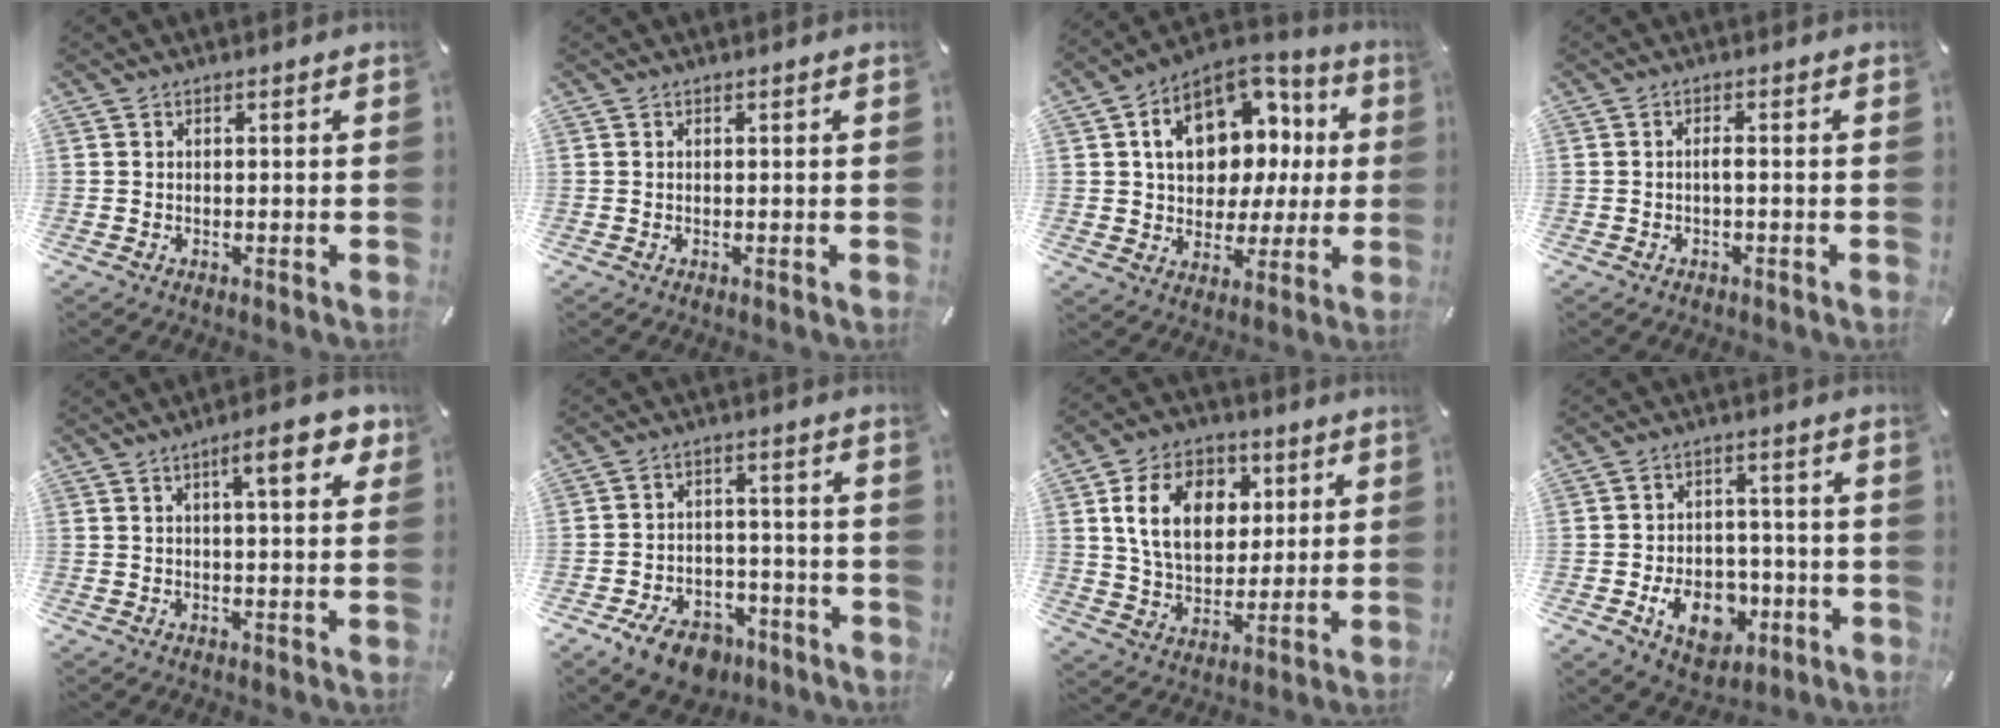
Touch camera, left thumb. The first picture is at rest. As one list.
[{"total": 0.0}, {"total": 15.9, "force": [4.9, 11.7, 9.6], "torque": [-0.151, -0.017, 0.095]}, {"total": 1.4, "force": [-0.6, 0.5, 1.2], "torque": [-0.025, 0.004, -0.013]}, {"total": 9.4, "force": [4.3, 2.5, 8.0], "torque": [-0.113, -0.011, 0.062]}, {"total": 9.7, "force": [-6.5, 5.9, 4.1], "torque": [-0.065, 0.054, -0.112]}, {"total": 14.9, "force": [4.6, 10.9, 8.9], "torque": [-0.154, 0.006, 0.083]}, {"total": 11.9, "force": [-4.1, 8.5, 7.2], "torque": [-0.119, 0.017, -0.067]}]